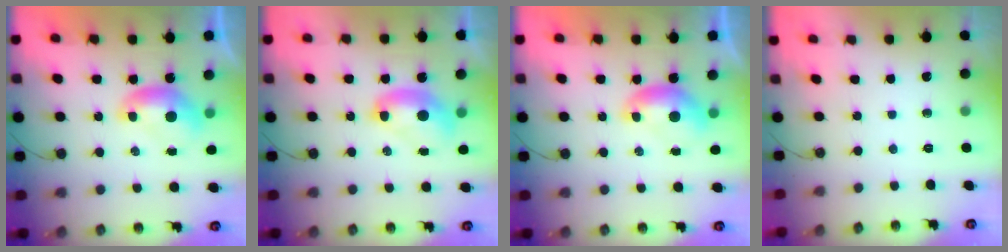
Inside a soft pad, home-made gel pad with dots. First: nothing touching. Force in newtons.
{"total": 2.7, "press": 2.7, "slide": 0.1}
{"total": 0.0}
{"total": 0.0}